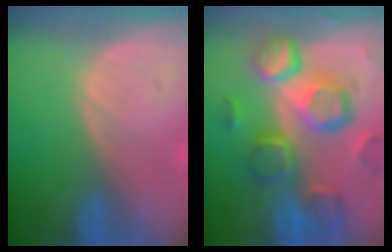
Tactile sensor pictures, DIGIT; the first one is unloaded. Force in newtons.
{"total": 12.3, "press": 10.7, "slide": 6.0}